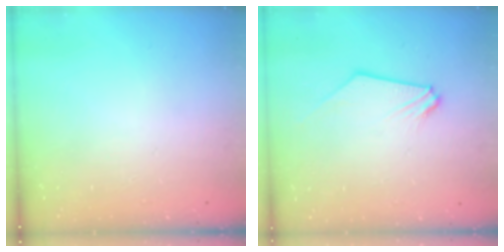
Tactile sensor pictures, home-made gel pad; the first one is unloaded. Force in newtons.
{"total": 0.9, "press": 0.8, "slide": 0.2}